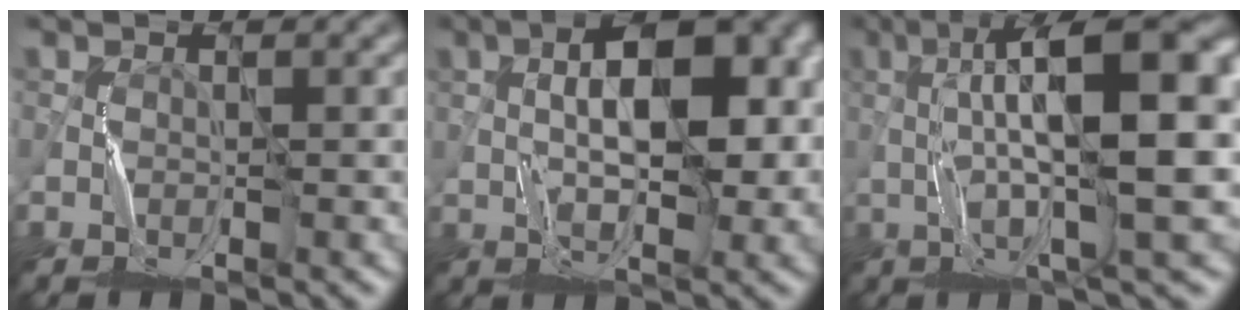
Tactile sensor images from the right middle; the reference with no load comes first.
{"total": 9.2, "force": [1.2, 3.7, 8.3], "torque": [-0.119, 0.018, 0.017]}
{"total": 15.0, "force": [1.7, 3.7, 14.4], "torque": [-0.222, 0.023, 0.036]}